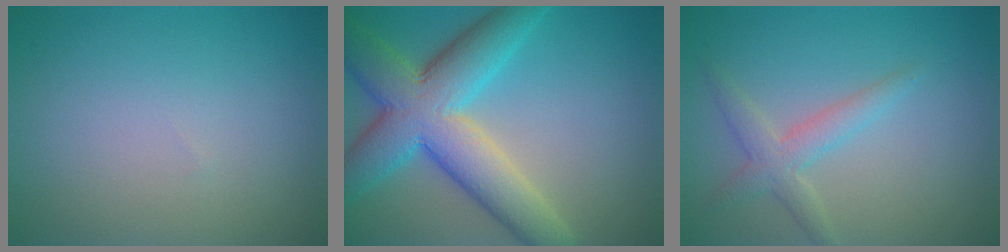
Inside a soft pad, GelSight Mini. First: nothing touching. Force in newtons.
{"total": 9.8, "press": 9.7, "slide": 0.6}
{"total": 2.5, "press": 2.5, "slide": 0.1}